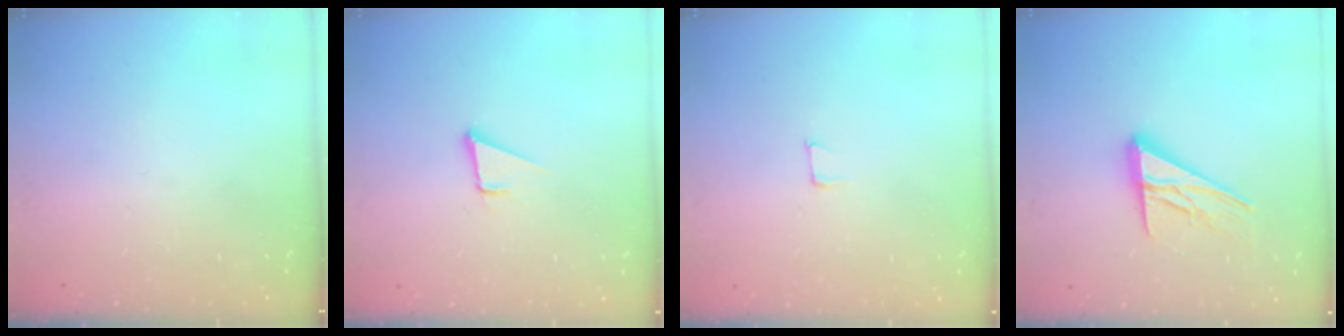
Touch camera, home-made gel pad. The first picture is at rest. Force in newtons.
{"total": 3.4, "press": 2.4, "slide": 2.4}
{"total": 4.1, "press": 4.0, "slide": 1.1}
{"total": 13.9, "press": 13.8, "slide": 1.3}